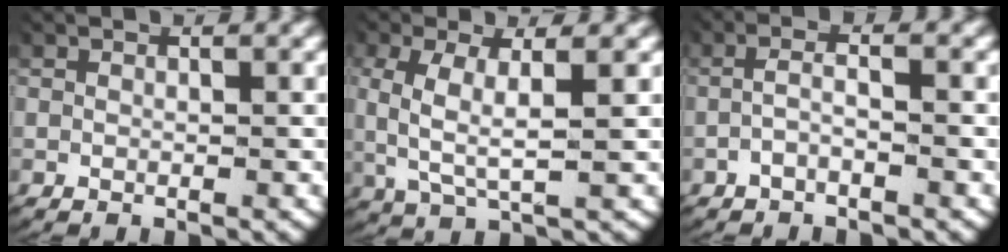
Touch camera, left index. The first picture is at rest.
{"total": 4.4, "force": [0.6, 1.9, 3.9], "torque": [-0.091, -0.013, 0.022]}
{"total": 1.9, "force": [-0.9, 0.5, 1.6], "torque": [-0.039, -0.004, -0.016]}